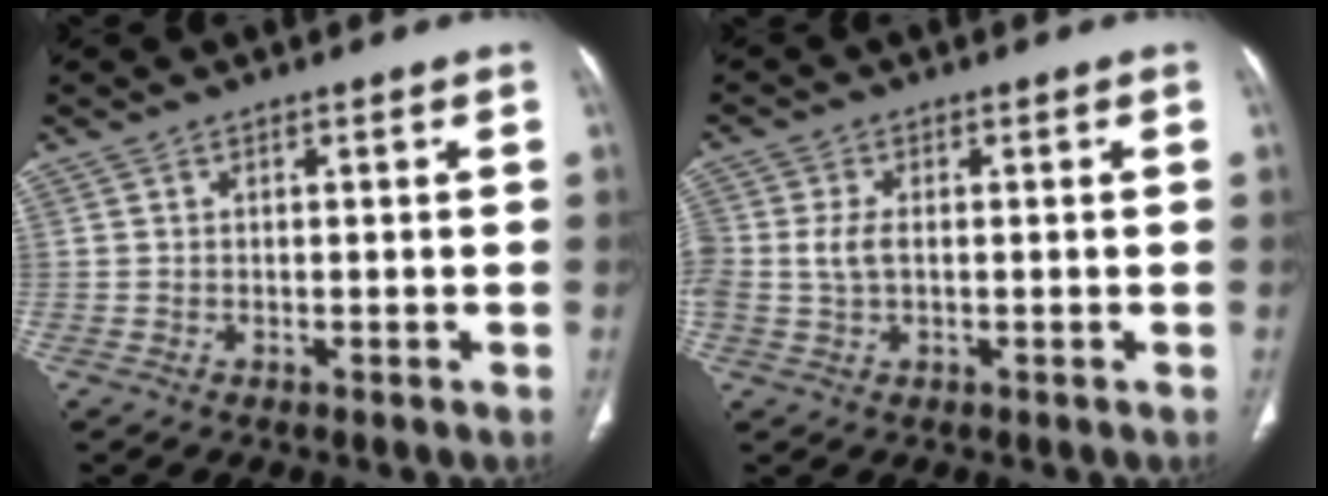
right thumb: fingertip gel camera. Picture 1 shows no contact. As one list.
[{"total": 3.8, "force": [0.0, 2.3, 3.1], "torque": [-0.075, 0.004, 0.001]}]